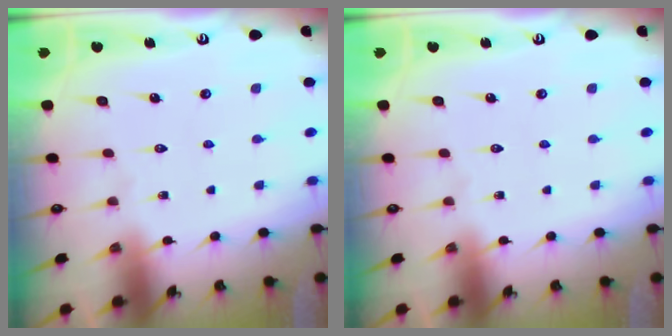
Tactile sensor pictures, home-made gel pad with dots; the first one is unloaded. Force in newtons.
{"total": 0.0}